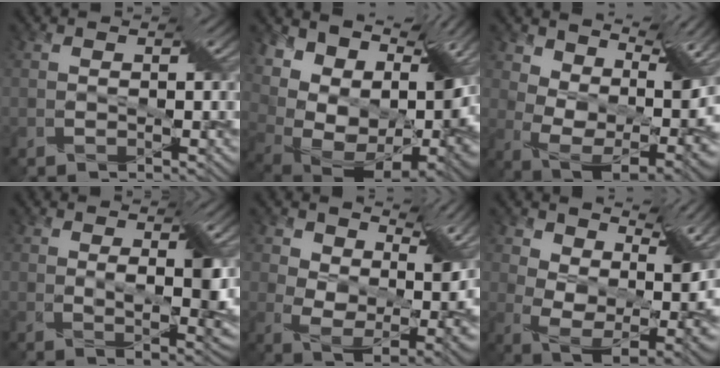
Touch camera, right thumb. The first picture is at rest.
{"total": 16.4, "force": [7.7, 9.6, 10.8], "torque": [-0.190, 0.025, 0.154]}
{"total": 10.3, "force": [7.0, 4.5, 6.1], "torque": [-0.122, -0.004, 0.121]}
{"total": 3.6, "force": [1.4, 0.6, 3.3], "torque": [-0.057, -0.004, 0.030]}
{"total": 8.2, "force": [4.8, 4.2, 5.1], "torque": [-0.098, -0.010, 0.087]}
{"total": 9.3, "force": [5.6, 4.4, 5.9], "torque": [-0.111, -0.009, 0.099]}